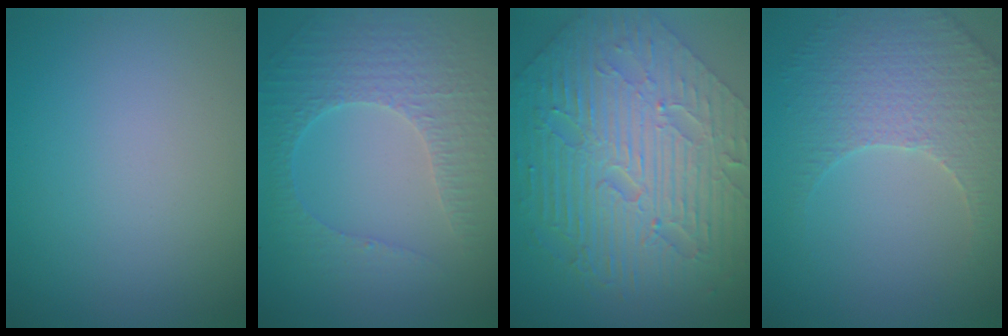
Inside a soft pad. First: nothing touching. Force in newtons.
{"total": 4.7, "press": 3.3, "slide": 3.3}
{"total": 10.7, "press": 7.2, "slide": 7.9}
{"total": 3.8, "press": 3.7, "slide": 1.0}